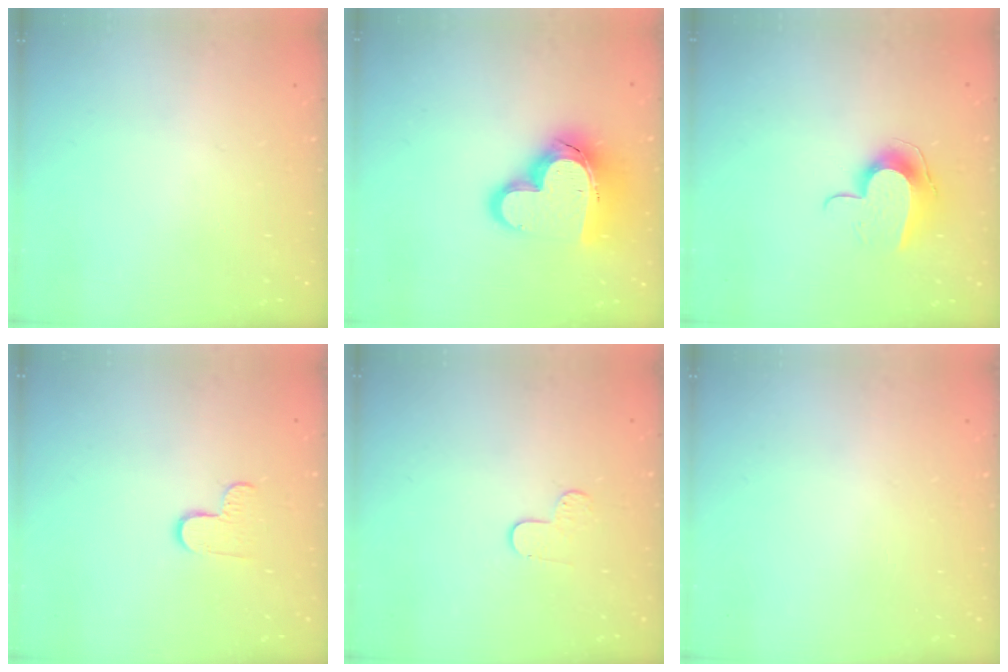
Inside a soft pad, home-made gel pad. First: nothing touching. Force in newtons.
{"total": 19.3, "press": 19.2, "slide": 1.8}
{"total": 9.9, "press": 9.9, "slide": 0.4}
{"total": 4.5, "press": 4.5, "slide": 0.4}
{"total": 3.8, "press": 3.8, "slide": 0.3}
{"total": 0.8, "press": 0.8, "slide": 0.1}